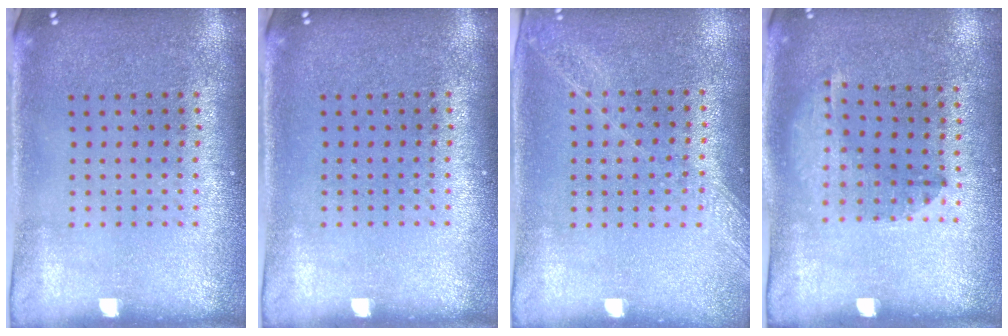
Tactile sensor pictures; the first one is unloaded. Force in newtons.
{"total": 0.0}
{"total": 1.2, "press": 1.2, "slide": 0.2}
{"total": 1.3, "press": 1.0, "slide": 0.8}